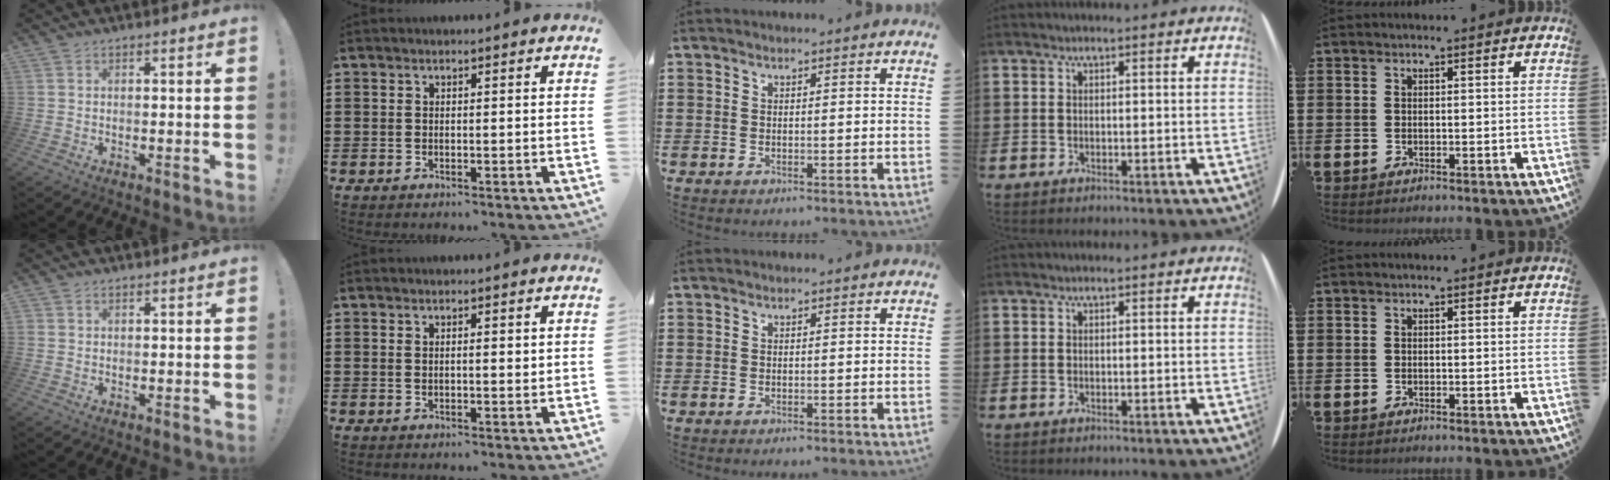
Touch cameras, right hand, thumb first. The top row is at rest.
{"thumb": {"total": 0.8, "force": [0.5, 0.6, 0.0], "torque": [0.005, -0.001, 0.009]}, "index": {"total": 1.3, "force": [0.4, 0.4, 1.1], "torque": [-0.023, 0.004, 0.005]}}